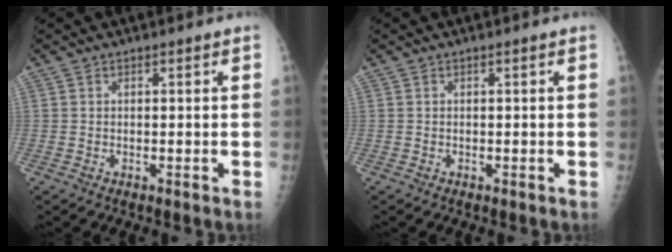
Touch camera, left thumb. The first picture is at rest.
{"total": 0.0}